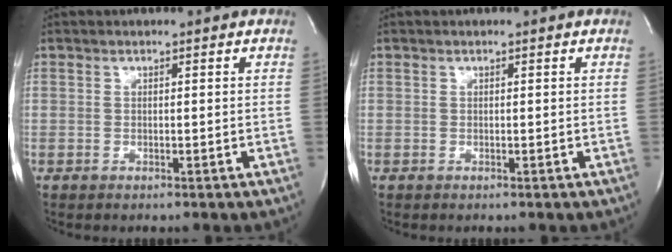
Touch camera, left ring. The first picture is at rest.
{"total": 0.0}